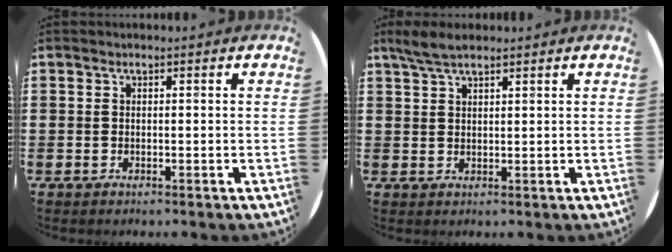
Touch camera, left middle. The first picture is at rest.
{"total": 3.5, "force": [2.7, 0.9, 2.0], "torque": [-0.044, 0.005, 0.050]}